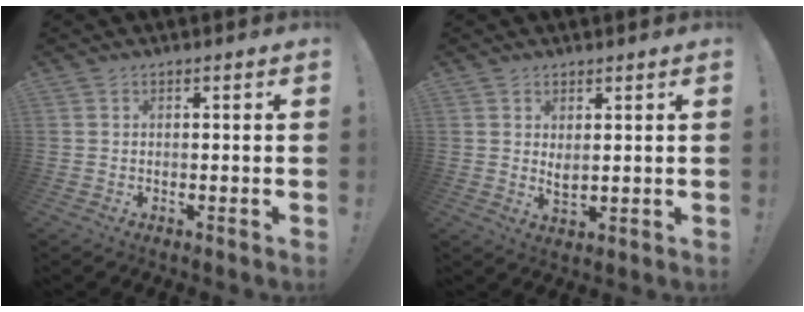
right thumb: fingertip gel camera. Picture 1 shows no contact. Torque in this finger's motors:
{"motor_torque": [-0.09, 0.27, 0.15, 0.08, -0.02]}